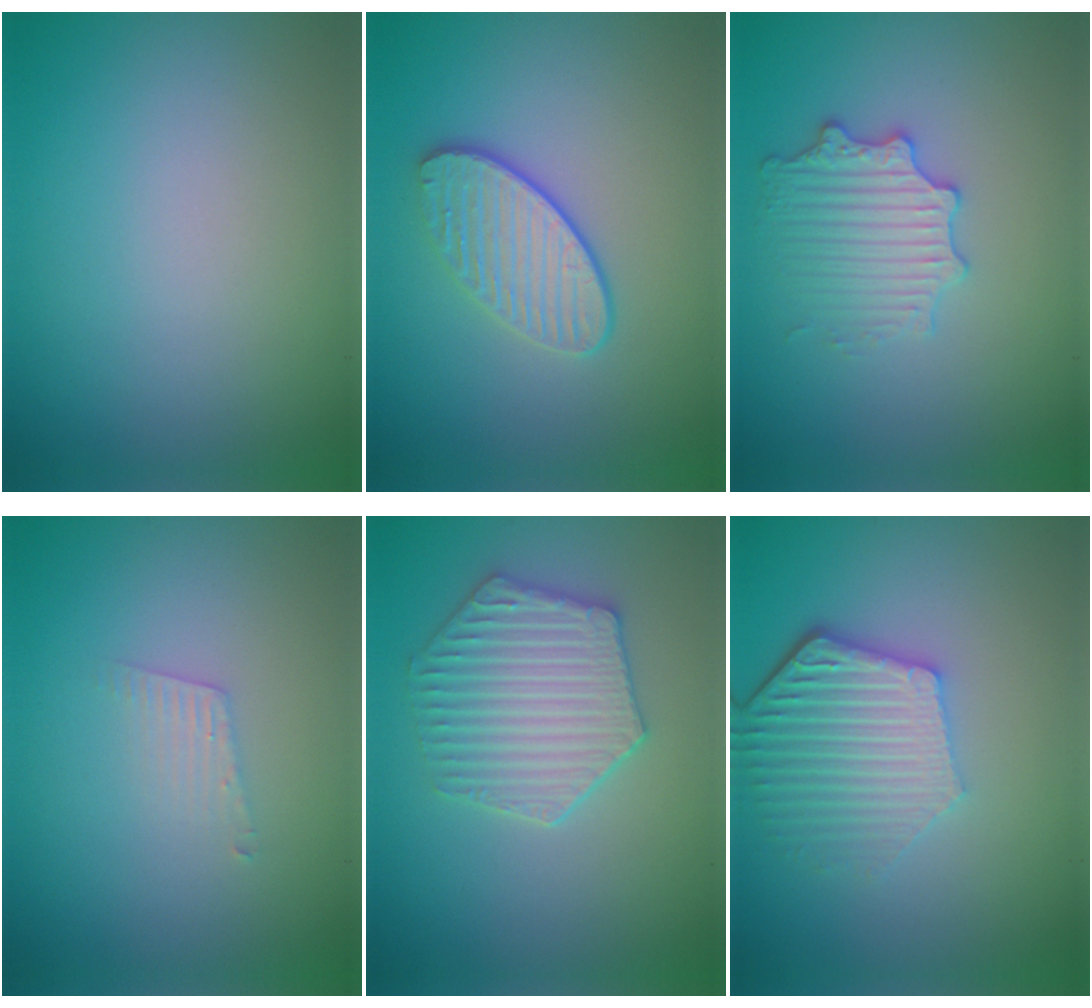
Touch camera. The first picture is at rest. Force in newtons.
{"total": 3.5, "press": 3.2, "slide": 1.4}
{"total": 3.1, "press": 3.0, "slide": 0.5}
{"total": 1.3, "press": 1.3, "slide": 0.1}
{"total": 4.7, "press": 4.2, "slide": 2.1}
{"total": 5.4, "press": 4.2, "slide": 3.4}